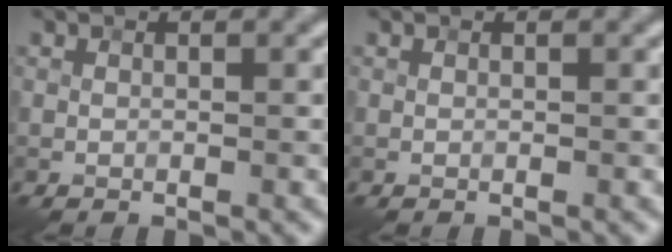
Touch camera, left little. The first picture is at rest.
{"total": 0.0}